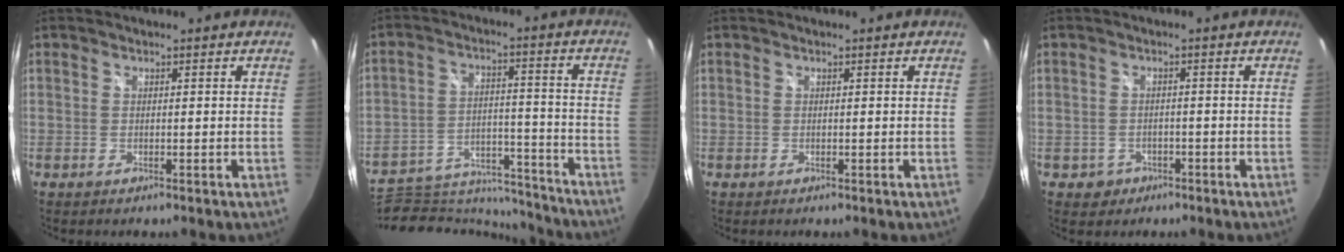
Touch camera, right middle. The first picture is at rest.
{"total": 16.9, "force": [-15.4, 5.5, 4.2], "torque": [-0.093, 0.017, -0.221]}
{"total": 0.0}
{"total": 3.3, "force": [-1.5, 2.8, 0.5], "torque": [-0.021, 0.002, -0.019]}